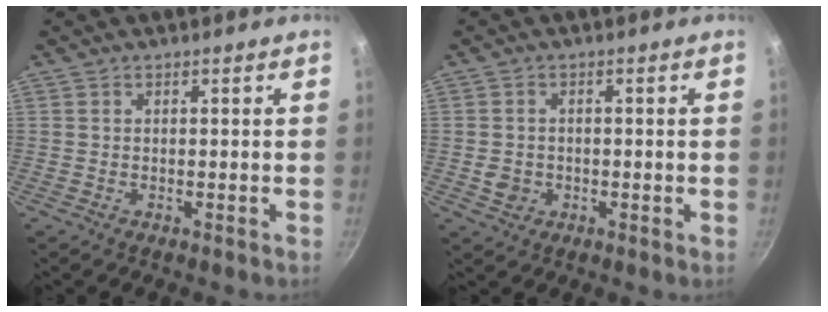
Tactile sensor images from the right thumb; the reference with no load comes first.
{"total": 3.2, "force": [-0.6, 2.8, 1.5], "torque": [-0.020, 0.009, -0.009]}